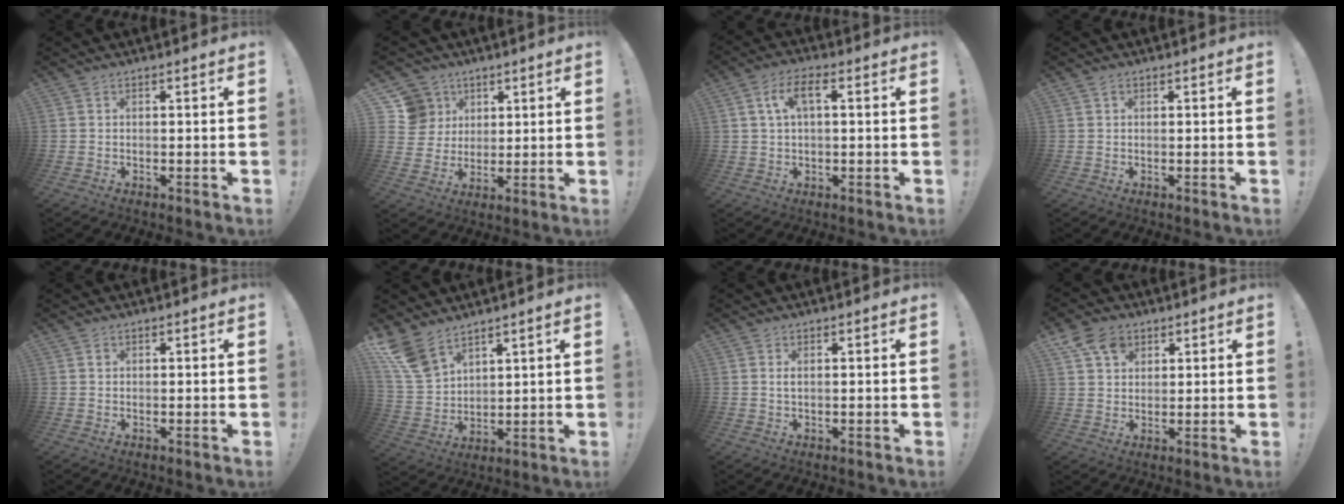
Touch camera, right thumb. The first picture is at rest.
{"total": 9.9, "force": [4.0, 8.8, 1.9], "torque": [-0.038, -0.017, 0.087]}
{"total": 6.7, "force": [1.6, 3.3, 5.6], "torque": [-0.113, 0.013, 0.028]}
{"total": 0.7, "force": [0.5, 0.5, 0.3], "torque": [0.000, -0.002, 0.007]}
{"total": 0.5, "force": [0.2, 0.5, 0.1], "torque": [-0.004, 0.002, 0.003]}
{"total": 11.8, "force": [8.9, 6.0, 4.8], "torque": [-0.109, -0.048, 0.180]}
{"total": 1.0, "force": [0.1, 0.1, 1.0], "torque": [-0.020, 0.000, 0.002]}
{"total": 8.4, "force": [4.2, 6.4, 3.3], "torque": [-0.043, -0.019, 0.083]}